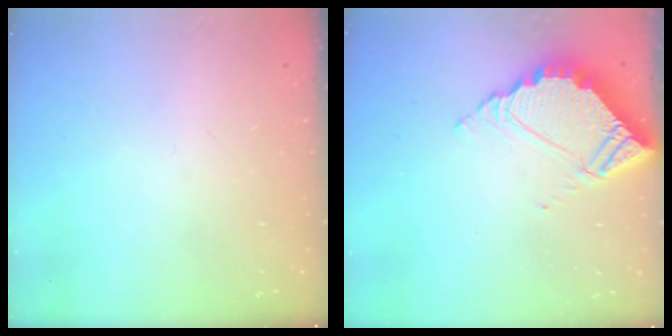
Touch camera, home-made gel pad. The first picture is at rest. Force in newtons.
{"total": 7.4, "press": 7.4, "slide": 0.2}